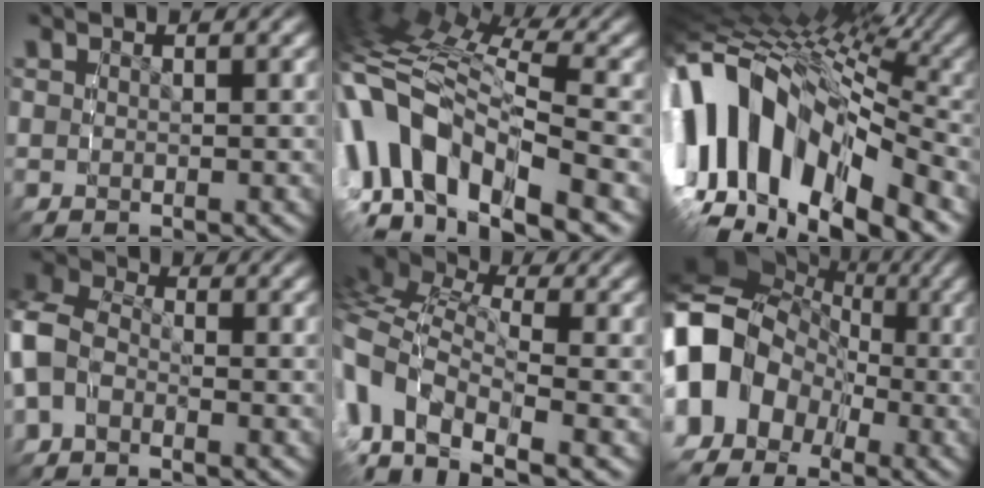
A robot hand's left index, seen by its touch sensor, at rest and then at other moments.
{"total": 13.0, "force": [-1.4, 9.0, 9.3], "torque": [-0.218, -0.016, -0.027]}
{"total": 19.4, "force": [-1.1, 13.3, 14.2], "torque": [-0.286, -0.006, -0.027]}
{"total": 7.5, "force": [-0.4, 6.7, 3.4], "torque": [-0.086, 0.003, -0.032]}
{"total": 9.7, "force": [-0.5, 7.9, 5.7], "torque": [-0.158, -0.027, -0.017]}
{"total": 17.6, "force": [1.3, 14.1, 10.4], "torque": [-0.225, -0.009, -0.004]}